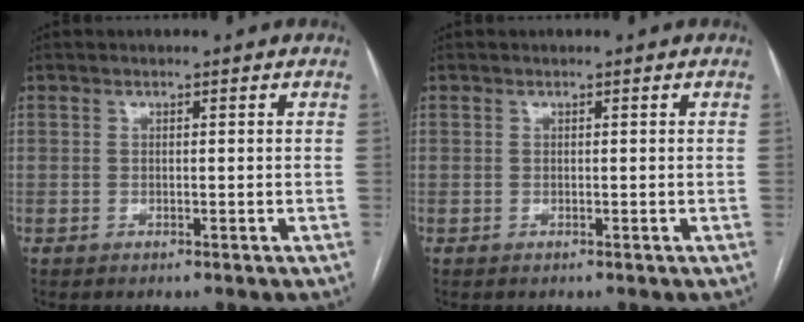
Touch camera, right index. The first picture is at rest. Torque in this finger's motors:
{"motor_torque": [0.00, 0.00, 0.00, 0.00]}